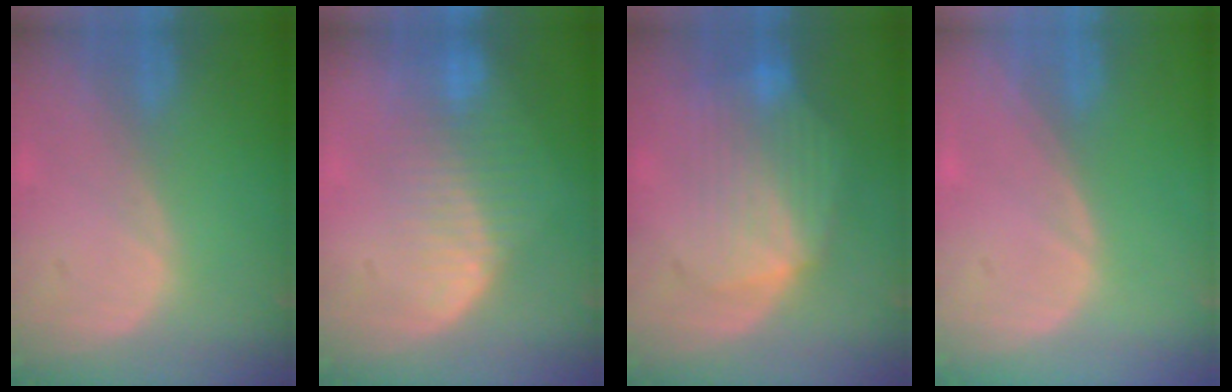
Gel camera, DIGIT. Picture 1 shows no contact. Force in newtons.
{"total": 8.4, "press": 7.1, "slide": 4.4}
{"total": 8.7, "press": 8.1, "slide": 3.4}
{"total": 0.0}